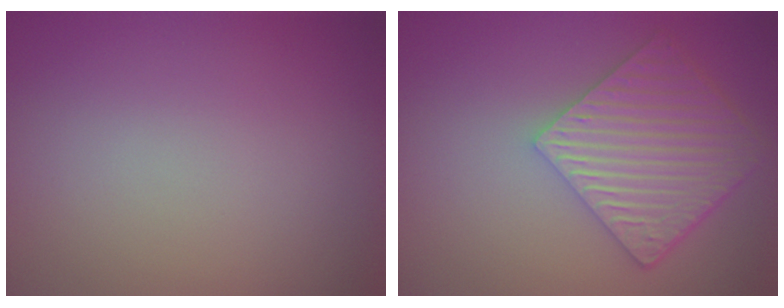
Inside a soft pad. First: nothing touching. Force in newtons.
{"total": 6.0, "press": 4.4, "slide": 4.1}